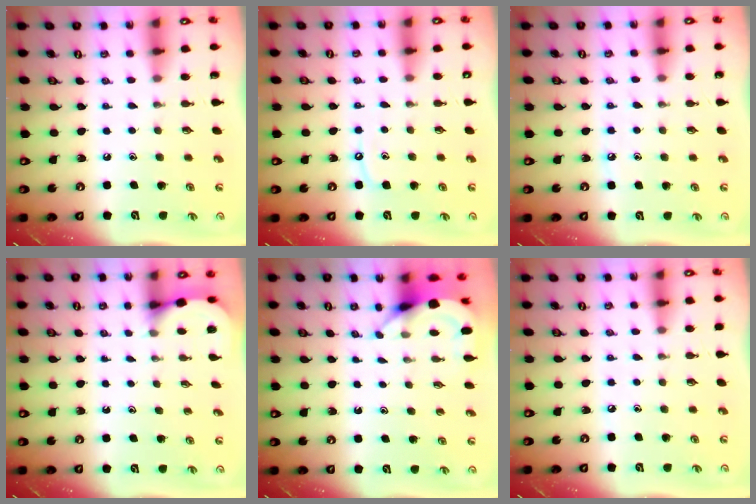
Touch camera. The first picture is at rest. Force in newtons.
{"total": 6.0, "press": 5.9, "slide": 0.8}
{"total": 6.2, "press": 6.2, "slide": 0.7}
{"total": 2.6, "press": 2.6, "slide": 0.2}
{"total": 3.9, "press": 3.9, "slide": 0.1}
{"total": 2.3, "press": 2.3, "slide": 0.4}